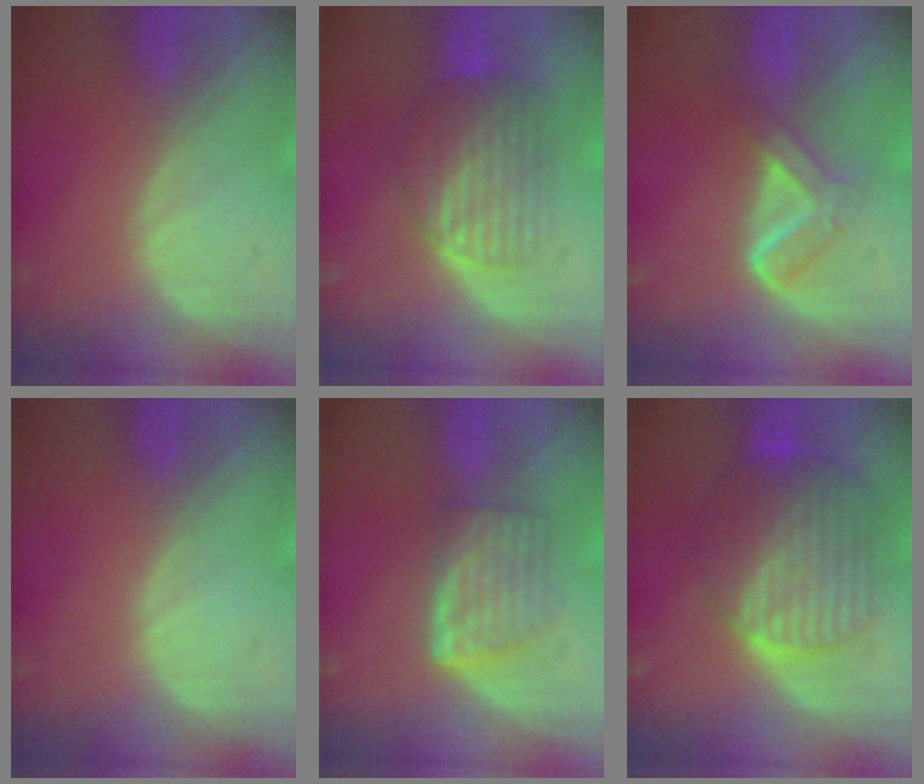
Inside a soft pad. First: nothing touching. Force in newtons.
{"total": 6.8, "press": 6.5, "slide": 2.1}
{"total": 5.2, "press": 4.9, "slide": 2.0}
{"total": 0.0}
{"total": 5.9, "press": 5.3, "slide": 2.6}
{"total": 10.2, "press": 10.2, "slide": 0.8}